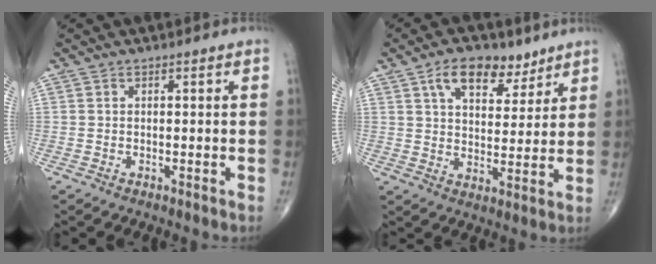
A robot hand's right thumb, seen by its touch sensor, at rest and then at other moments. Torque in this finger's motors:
{"motor_torque": [-0.80, 1.00, 0.62, 0.49, 0.03]}